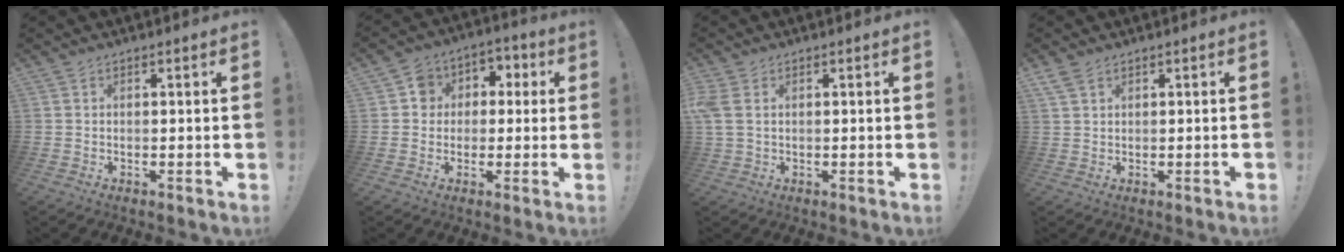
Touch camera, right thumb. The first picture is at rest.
{"total": 7.8, "force": [-0.8, 7.4, 2.5], "torque": [-0.024, 0.013, -0.011]}
{"total": 3.7, "force": [1.3, 2.4, 2.5], "torque": [-0.057, 0.003, 0.025]}
{"total": 2.7, "force": [1.2, 1.2, 2.2], "torque": [-0.042, 0.002, 0.025]}